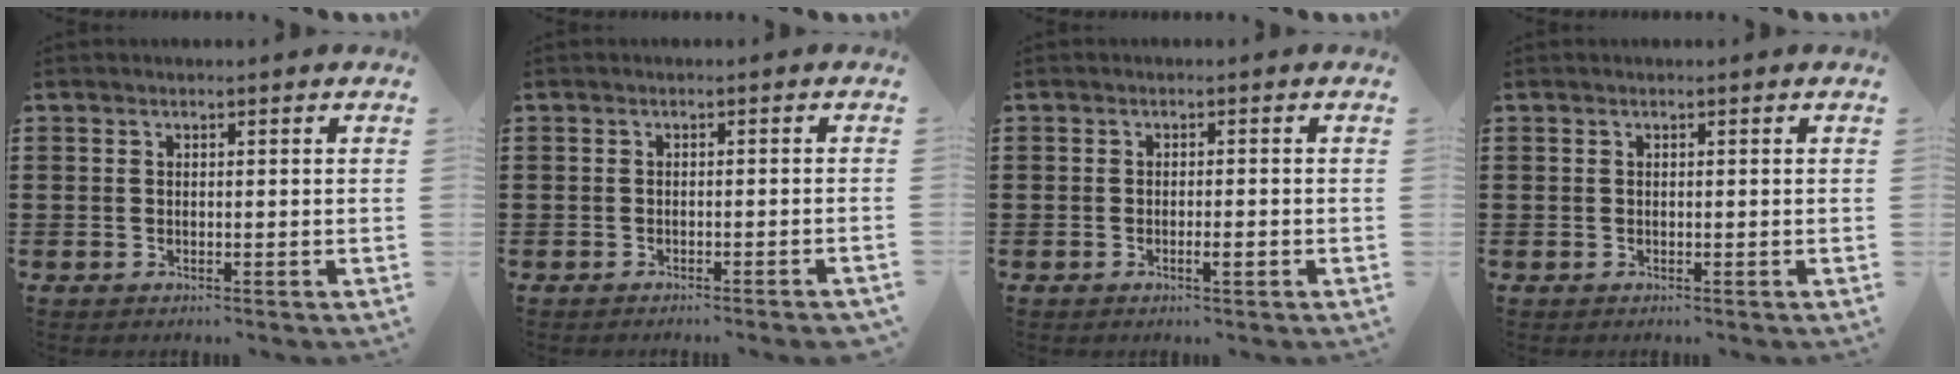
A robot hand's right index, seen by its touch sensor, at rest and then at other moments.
{"total": 1.1, "force": [-1.0, -0.2, 0.5], "torque": [-0.010, -0.002, -0.019]}
{"total": 1.8, "force": [-0.8, 0.4, 1.6], "torque": [-0.027, -0.001, -0.014]}
{"total": 0.0}